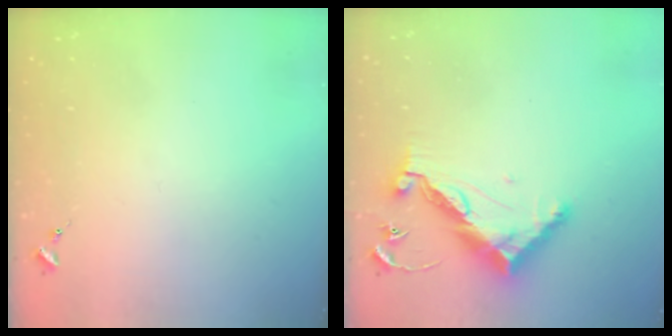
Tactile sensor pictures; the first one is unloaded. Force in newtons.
{"total": 12.8, "press": 12.8, "slide": 0.5}